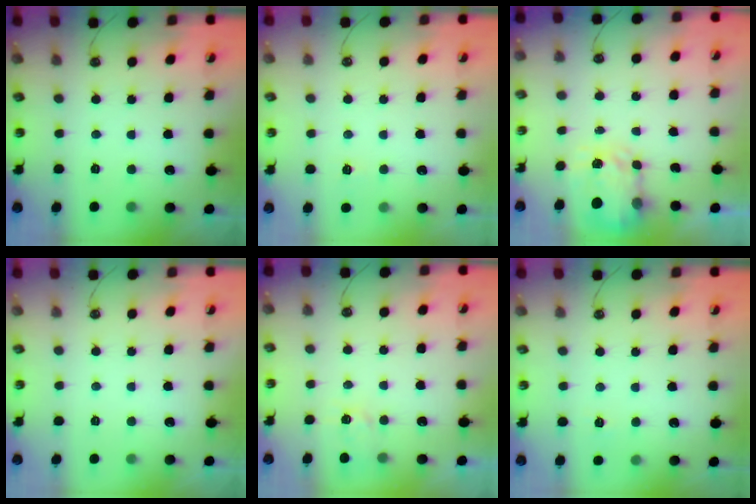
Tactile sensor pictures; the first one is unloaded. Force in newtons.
{"total": 2.3, "press": 2.3, "slide": 0.3}
{"total": 3.8, "press": 3.8, "slide": 0.6}
{"total": 0.0}
{"total": 4.1, "press": 4.1, "slide": 0.5}
{"total": 4.0, "press": 4.0, "slide": 0.5}